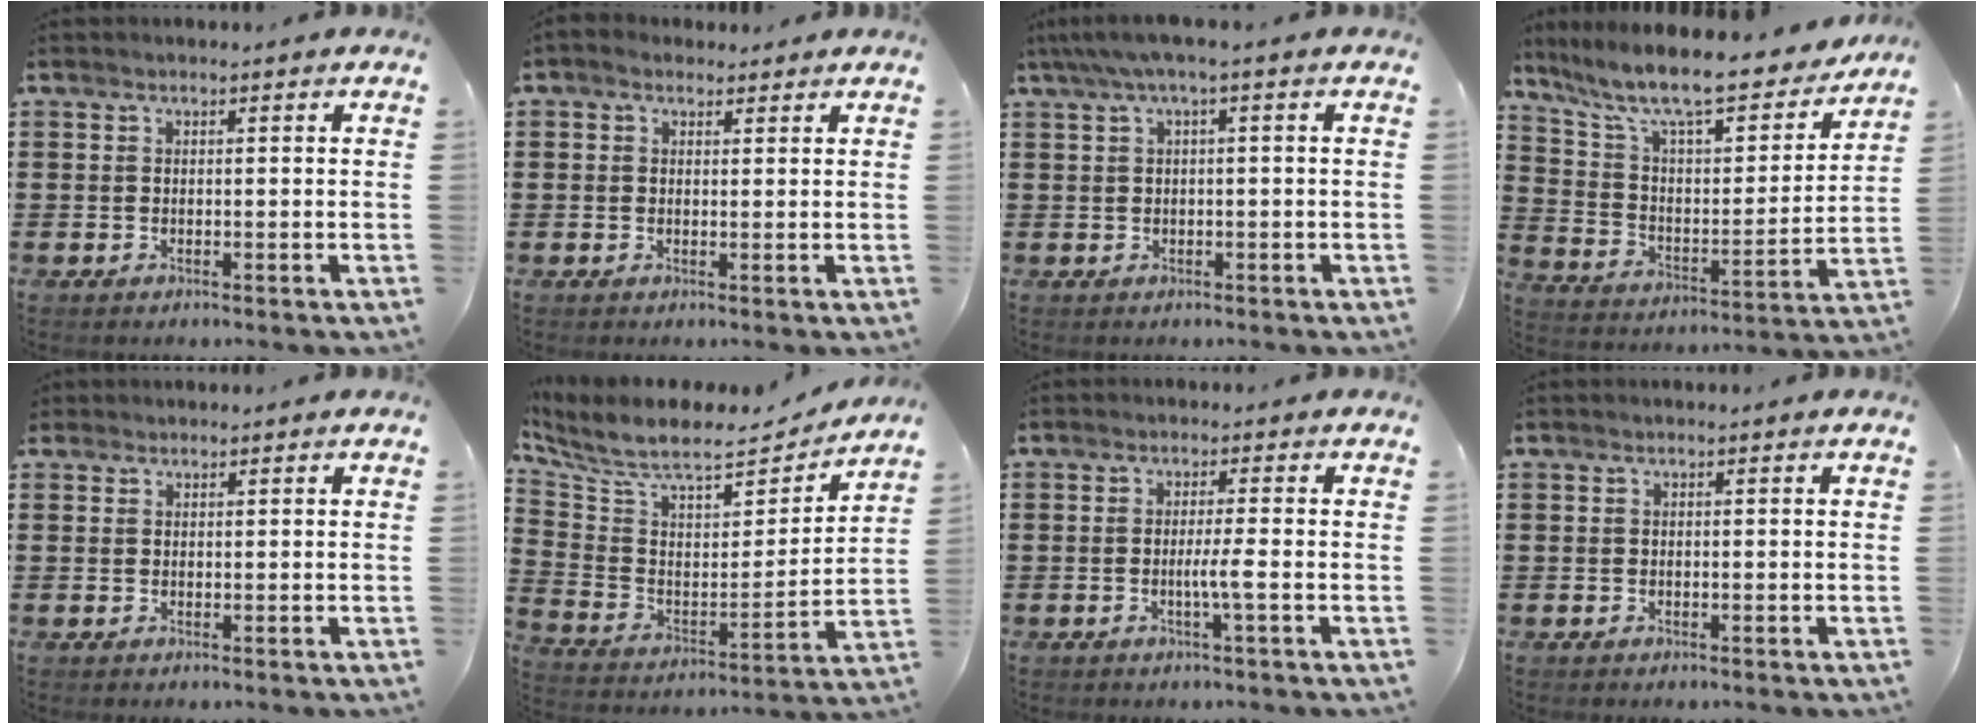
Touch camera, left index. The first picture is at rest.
{"total": 1.3, "force": [0.8, 1.0, 0.4], "torque": [-0.011, 0.007, 0.014]}
{"total": 2.3, "force": [-0.3, 0.2, 2.2], "torque": [-0.038, 0.001, -0.009]}
{"total": 11.0, "force": [9.3, 1.5, 5.7], "torque": [-0.139, -0.064, 0.156]}
{"total": 0.9, "force": [0.7, 0.5, 0.1], "torque": [-0.004, 0.004, 0.014]}
{"total": 8.9, "force": [7.5, 2.3, 4.3], "torque": [-0.118, -0.050, 0.127]}
{"total": 3.2, "force": [-0.7, -0.3, 3.1], "torque": [-0.061, -0.009, -0.018]}
{"total": 0.0}